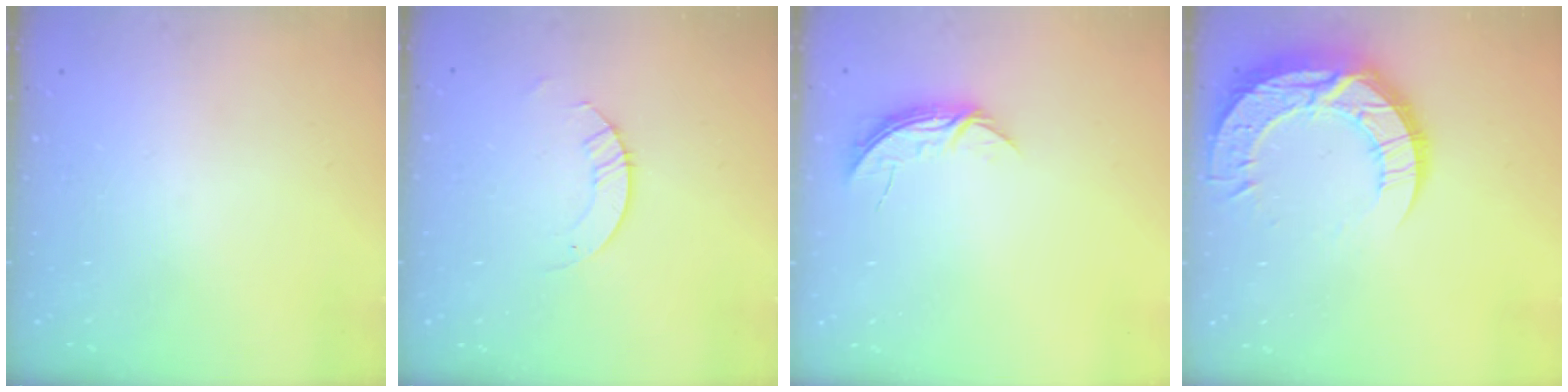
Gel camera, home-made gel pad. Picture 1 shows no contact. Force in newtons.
{"total": 2.9, "press": 2.9, "slide": 0.3}
{"total": 5.4, "press": 5.4, "slide": 0.6}
{"total": 16.3, "press": 16.3, "slide": 1.4}